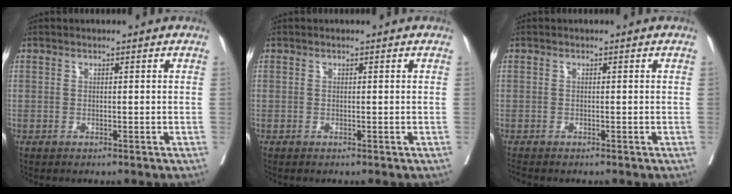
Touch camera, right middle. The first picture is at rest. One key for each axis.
{"total": 0.0}
{"total": 0.9, "fx": -0.9, "fy": 0.0, "fz": 0.1, "tx": -0.009, "ty": -0.005, "tz": -0.019}